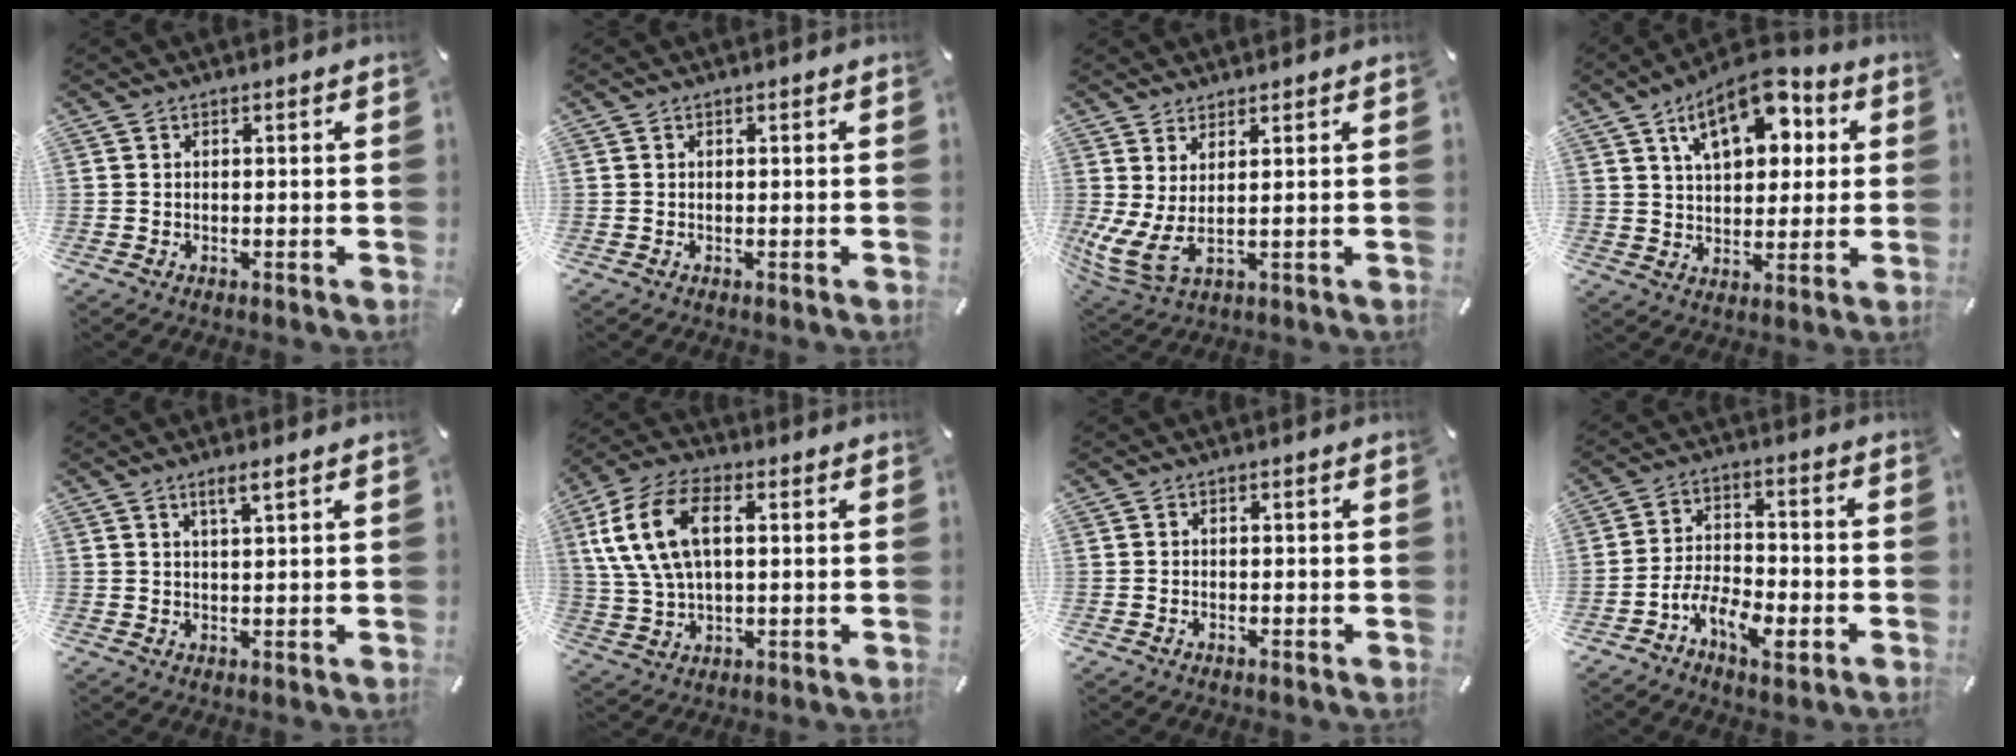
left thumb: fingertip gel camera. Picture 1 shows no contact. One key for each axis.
{"total": 0.0}
{"total": 7.2, "fx": 1.8, "fy": 2.1, "fz": 6.6, "tx": -0.169, "ty": -0.039, "tz": 0.032}
{"total": 14.1, "fx": 6.5, "fy": 8.1, "fz": 9.5, "tx": -0.141, "ty": -0.013, "tz": 0.111}
{"total": 3.0, "fx": 2.0, "fy": 0.1, "fz": 2.2, "tx": -0.047, "ty": -0.001, "tz": 0.034}
{"total": 13.0, "fx": 3.4, "fy": 7.6, "fz": 10.0, "tx": -0.233, "ty": 0.007, "tz": 0.058}
{"total": 0.7, "fx": -0.4, "fy": 0.1, "fz": 0.5, "tx": -0.012, "ty": -0.003, "tz": -0.007}
{"total": 8.4, "fx": -5.2, "fy": 4.1, "fz": 5.3, "tx": -0.103, "ty": 0.020, "tz": -0.093}